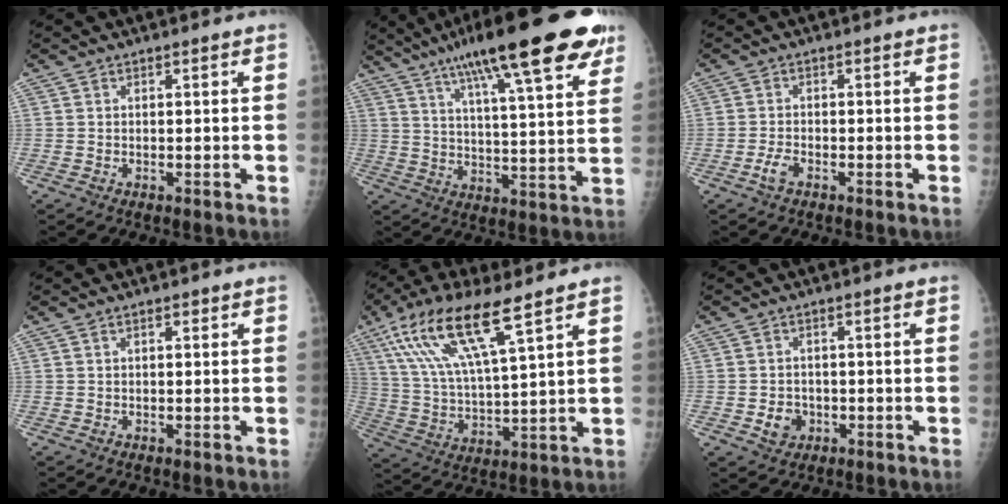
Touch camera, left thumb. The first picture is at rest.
{"total": 25.7, "force": [16.4, 5.0, 19.2], "torque": [-0.283, -0.031, 0.250]}
{"total": 2.3, "force": [-1.3, 1.1, 1.5], "torque": [-0.033, 0.004, -0.026]}
{"total": 0.9, "force": [0.5, 0.4, 0.6], "torque": [-0.008, 0.003, 0.006]}
{"total": 16.7, "force": [9.3, 3.7, 13.4], "torque": [-0.272, -0.023, 0.185]}
{"total": 3.5, "force": [-1.0, 3.1, 1.4], "torque": [-0.011, 0.004, -0.011]}